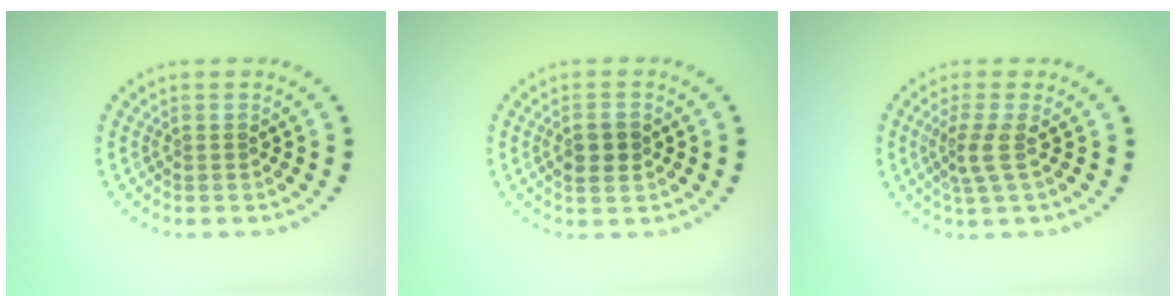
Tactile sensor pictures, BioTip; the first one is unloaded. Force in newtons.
{"total": 2.2, "press": 2.2, "slide": 0.0}
{"total": 2.3, "press": 1.6, "slide": 1.7}